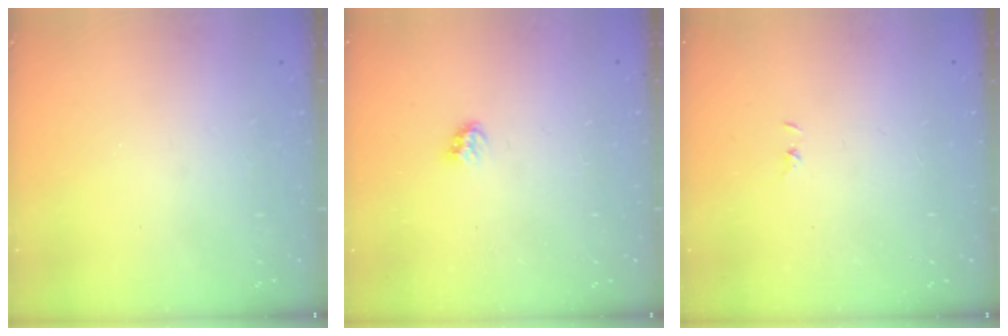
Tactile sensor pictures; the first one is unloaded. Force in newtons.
{"total": 2.8, "press": 2.8, "slide": 0.5}
{"total": 0.7, "press": 0.7, "slide": 0.1}